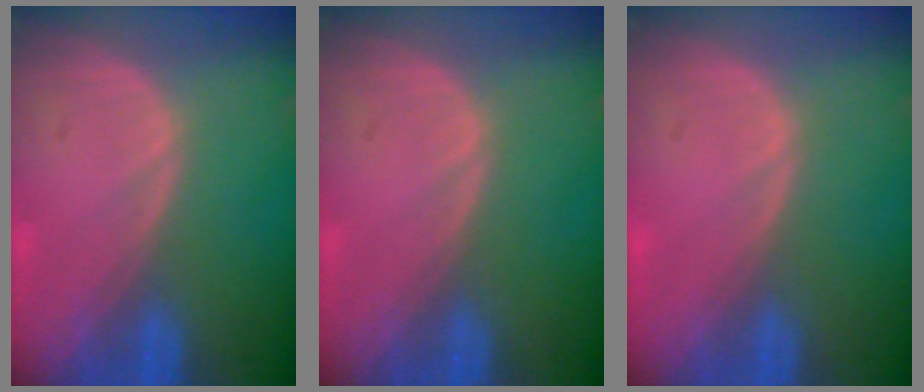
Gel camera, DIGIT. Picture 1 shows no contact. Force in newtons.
{"total": 0.0}
{"total": 0.7, "press": 0.0, "slide": 0.7}